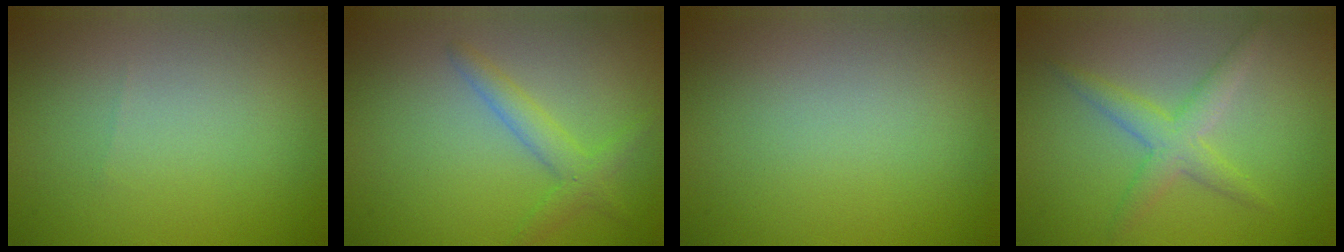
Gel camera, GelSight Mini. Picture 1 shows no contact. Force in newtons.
{"total": 2.4, "press": 2.4, "slide": 0.1}
{"total": 0.0}
{"total": 2.9, "press": 2.9, "slide": 0.0}